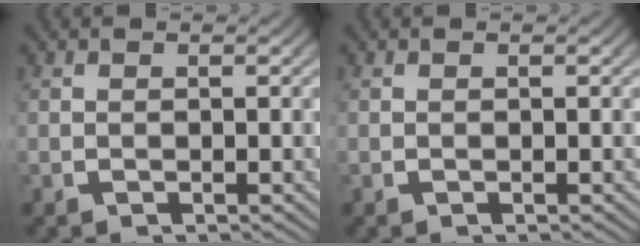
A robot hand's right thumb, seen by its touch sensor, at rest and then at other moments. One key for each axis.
{"total": 0.0}